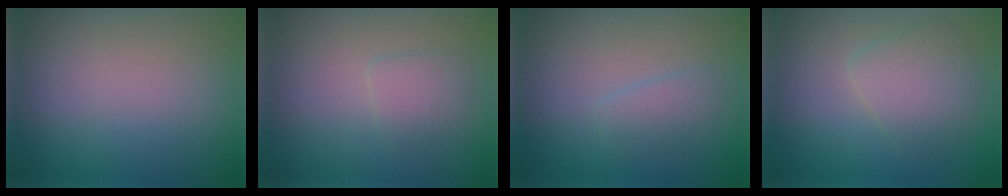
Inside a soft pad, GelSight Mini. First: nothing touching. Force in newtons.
{"total": 1.6, "press": 1.6, "slide": 0.1}
{"total": 1.4, "press": 1.4, "slide": 0.1}
{"total": 2.9, "press": 2.9, "slide": 0.0}